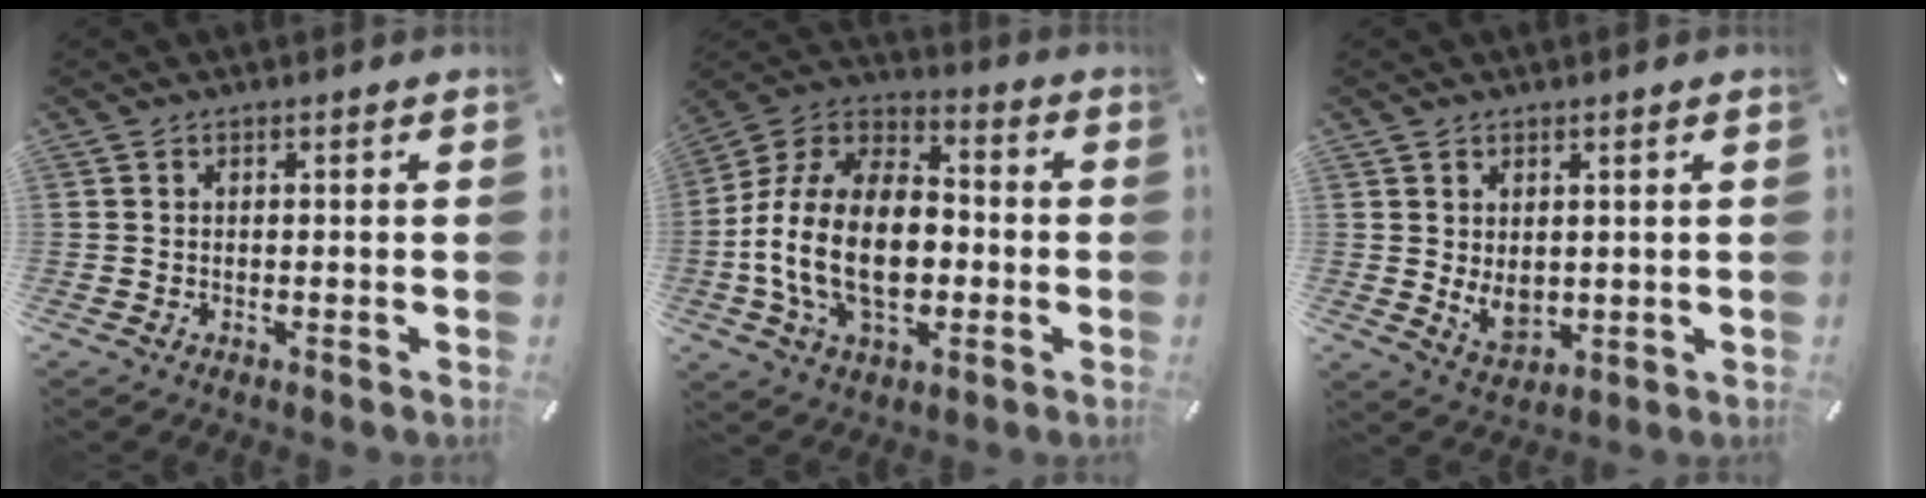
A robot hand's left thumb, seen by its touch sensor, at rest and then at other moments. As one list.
[{"total": 19.9, "force": [-4.4, 13.0, 14.4], "torque": [-0.316, 0.026, -0.077]}, {"total": 5.5, "force": [0.9, 4.0, 3.7], "torque": [-0.065, -0.007, 0.017]}]